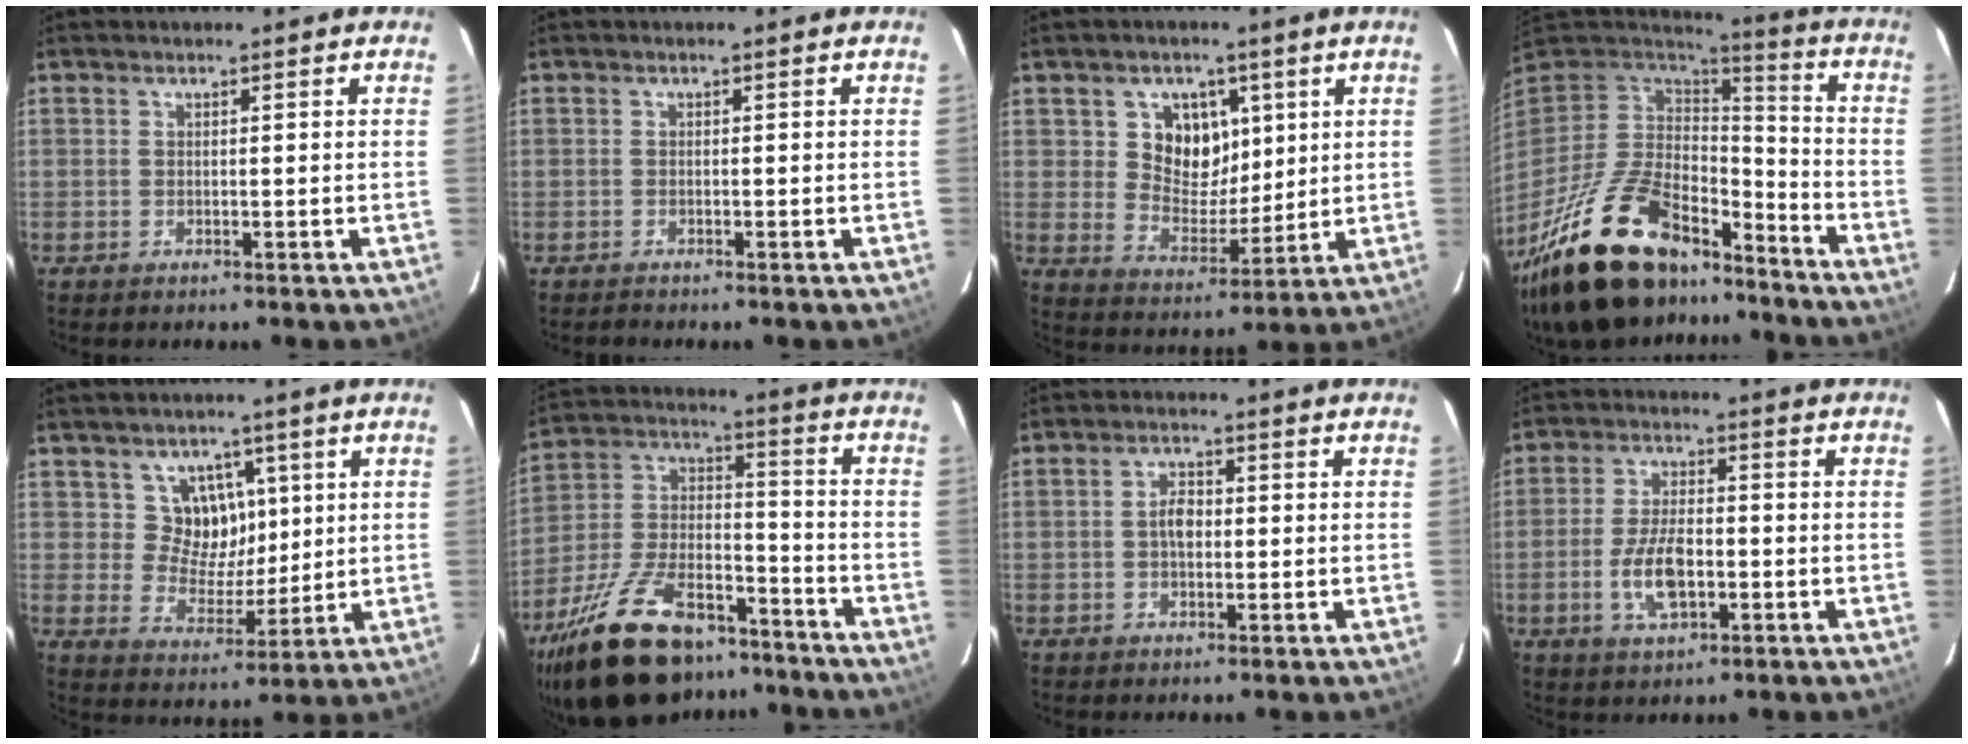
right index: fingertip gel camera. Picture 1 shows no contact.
{"total": 1.1, "force": [-1.1, 0.1, 0.2], "torque": [-0.011, -0.001, -0.018]}
{"total": 9.4, "force": [3.2, 7.7, 4.2], "torque": [-0.077, -0.002, 0.063]}
{"total": 28.6, "force": [-19.5, 12.9, 16.5], "torque": [-0.324, -0.013, -0.305]}
{"total": 10.1, "force": [3.9, 8.4, 4.0], "torque": [-0.070, -0.009, 0.076]}
{"total": 26.1, "force": [-18.7, 11.9, 14.0], "torque": [-0.285, 0.011, -0.291]}
{"total": 3.2, "force": [-0.2, 2.1, 2.4], "torque": [-0.044, 0.008, -0.004]}
{"total": 8.5, "force": [-2.6, 4.0, 7.0], "torque": [-0.146, -0.002, -0.044]}